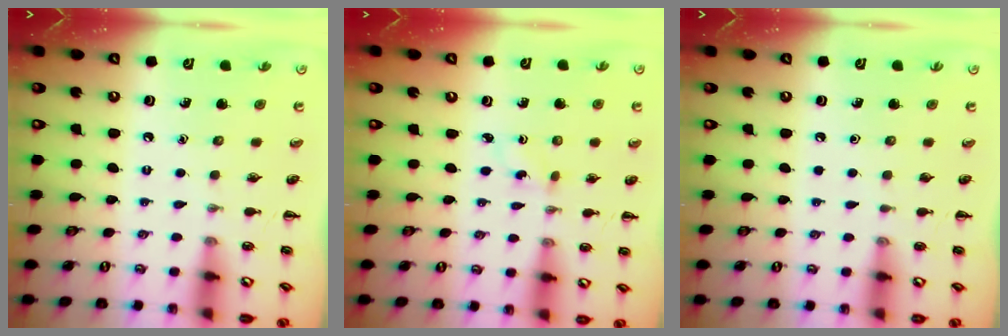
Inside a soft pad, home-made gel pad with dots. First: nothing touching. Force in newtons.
{"total": 1.5, "press": 1.4, "slide": 0.7}
{"total": 0.0}